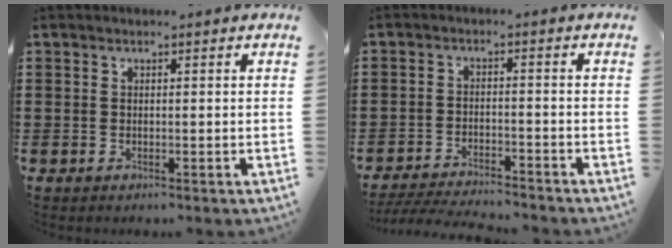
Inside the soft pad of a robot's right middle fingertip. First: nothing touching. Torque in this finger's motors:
{"motor_torque": [0.33, 0.29, 0.05, 0.08]}